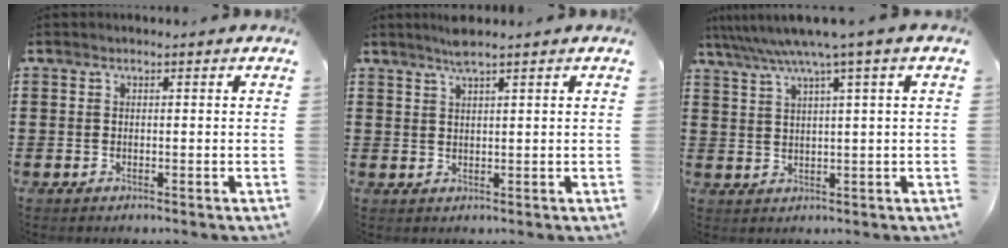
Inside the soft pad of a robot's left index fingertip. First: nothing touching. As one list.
[{"total": 2.8, "force": [2.2, 0.1, 1.7], "torque": [-0.038, 0.002, 0.041]}, {"total": 5.1, "force": [3.1, -0.7, 4.0], "torque": [-0.088, -0.015, 0.047]}]